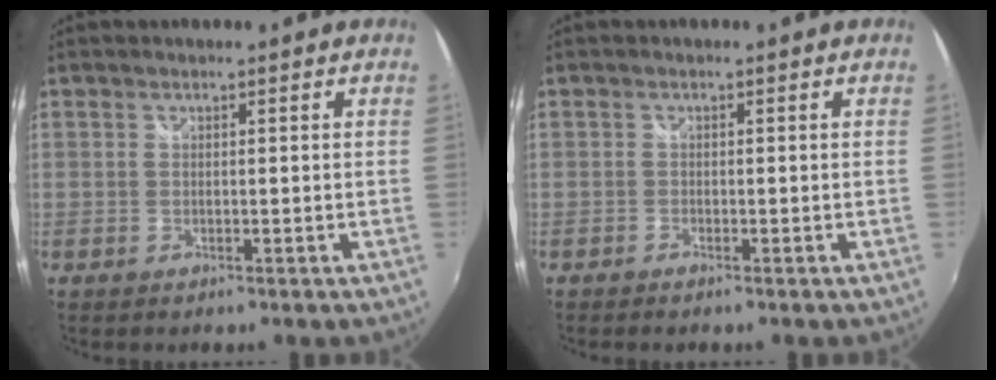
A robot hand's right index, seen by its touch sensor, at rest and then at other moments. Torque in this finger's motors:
{"motor_torque": [0.09, 0.03, 0.03, -0.02]}